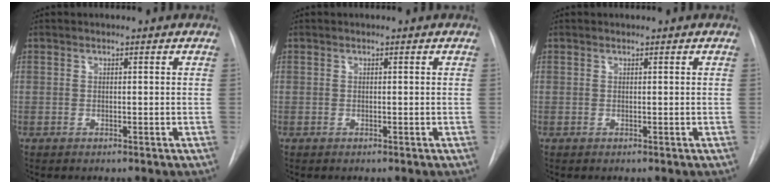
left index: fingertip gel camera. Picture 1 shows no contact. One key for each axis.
{"total": 0.0}
{"total": 0.0}